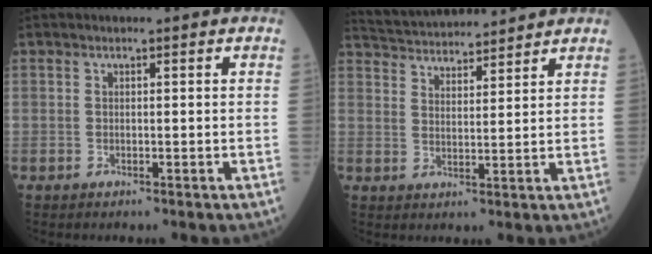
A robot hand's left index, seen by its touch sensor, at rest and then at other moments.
{"total": 12.5, "force": [11.9, 1.4, 3.2], "torque": [-0.067, 0.028, 0.189]}